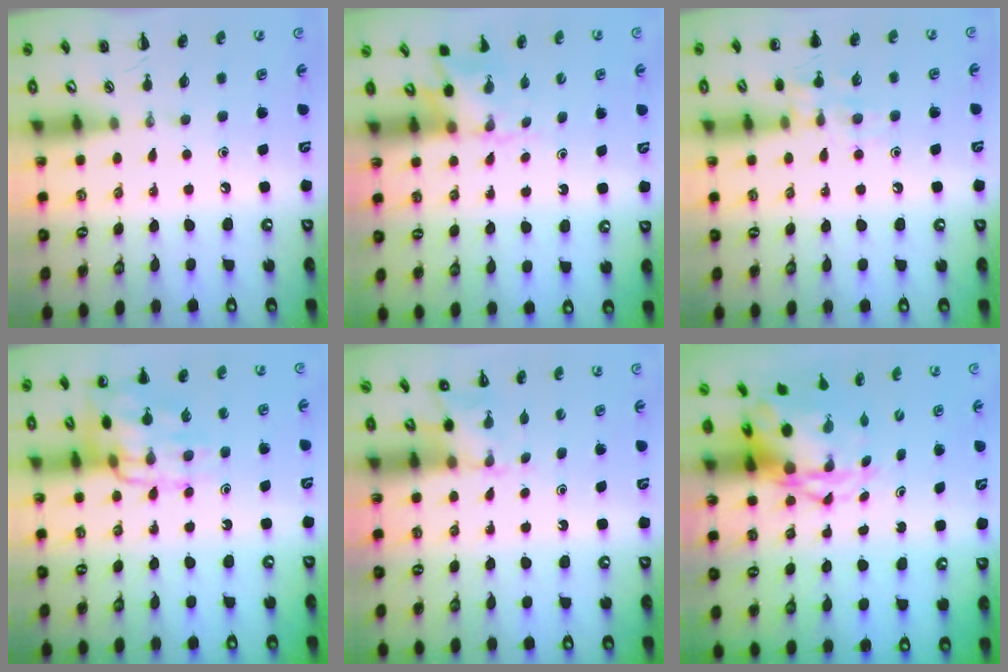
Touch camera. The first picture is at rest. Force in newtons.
{"total": 2.5, "press": 2.3, "slide": 1.0}
{"total": 8.9, "press": 8.8, "slide": 1.2}
{"total": 14.2, "press": 14.1, "slide": 1.8}
{"total": 3.0, "press": 2.8, "slide": 1.0}
{"total": 4.4, "press": 4.1, "slide": 1.4}